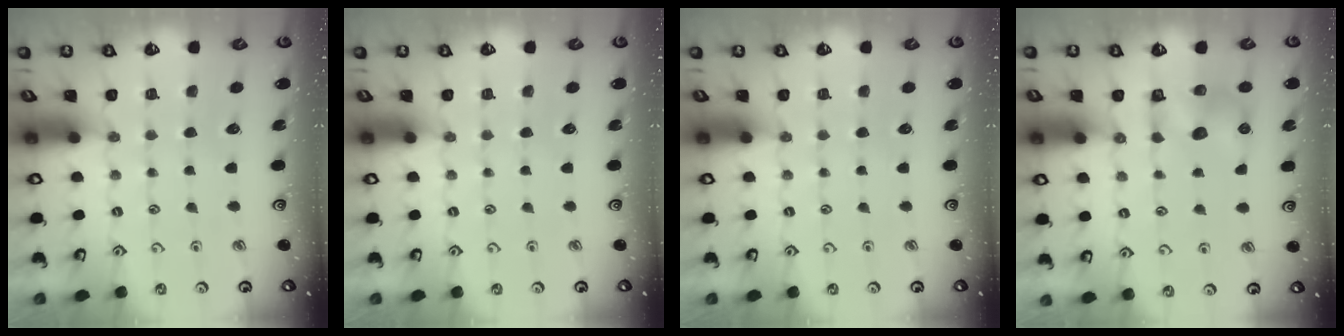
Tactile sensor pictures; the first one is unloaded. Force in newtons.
{"total": 0.0}
{"total": 0.0}
{"total": 6.8, "press": 6.8, "slide": 0.1}